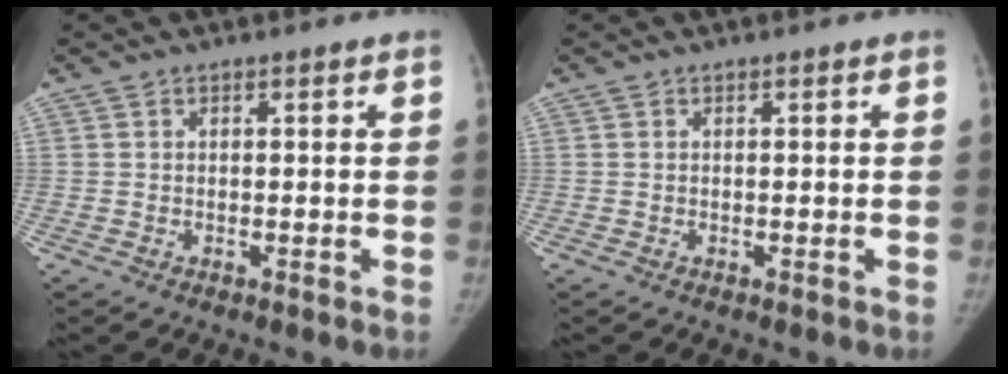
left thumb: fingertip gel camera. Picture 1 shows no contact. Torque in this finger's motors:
{"motor_torque": [0.05, 0.01, 0.19, -0.03, 0.02]}